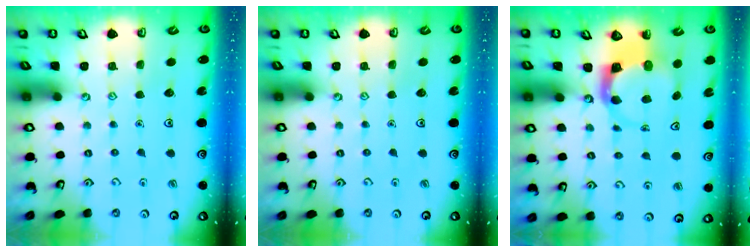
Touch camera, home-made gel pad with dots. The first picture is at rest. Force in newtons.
{"total": 0.0}
{"total": 3.9, "press": 3.8, "slide": 0.6}